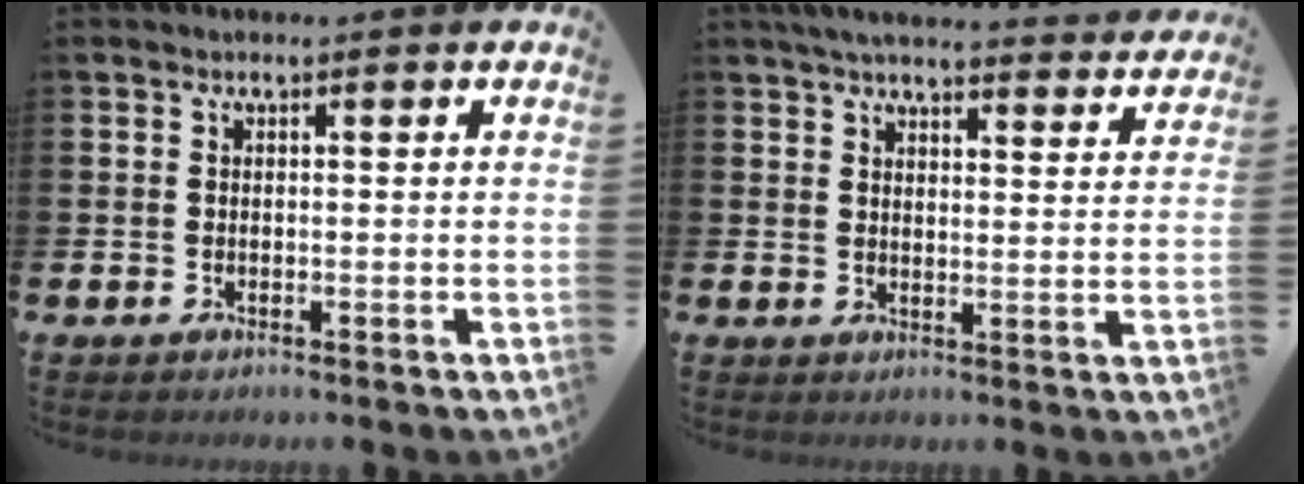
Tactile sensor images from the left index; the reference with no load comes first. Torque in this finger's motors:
{"motor_torque": [0.98, -1.16, 0.19, 0.10]}